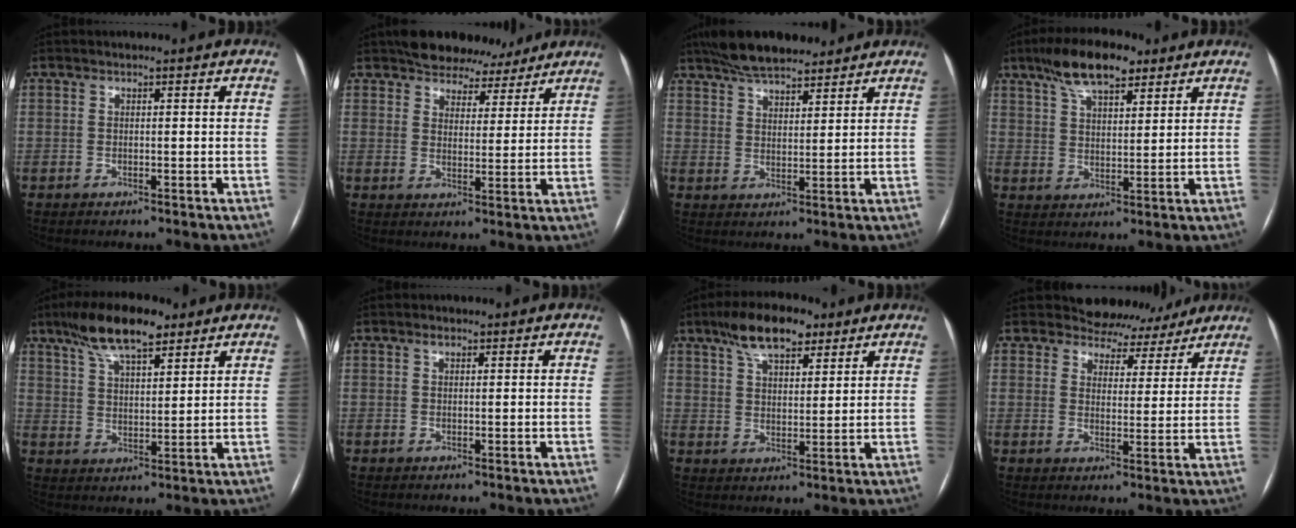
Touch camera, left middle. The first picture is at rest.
{"total": 10.4, "force": [8.7, 5.0, 2.8], "torque": [-0.026, 0.015, 0.118]}
{"total": 12.1, "force": [9.9, 3.7, 5.8], "torque": [-0.104, 0.031, 0.171]}
{"total": 10.6, "force": [7.2, 3.9, 6.7], "torque": [-0.124, 0.017, 0.126]}
{"total": 11.4, "force": [8.0, 3.6, 7.3], "torque": [-0.139, 0.018, 0.142]}
{"total": 1.1, "force": [0.6, 0.8, 0.5], "torque": [-0.012, 0.005, 0.010]}
{"total": 10.3, "force": [6.9, 4.2, 6.4], "torque": [-0.118, 0.018, 0.120]}
{"total": 9.8, "force": [8.6, 4.7, -0.1], "torque": [0.025, 0.001, 0.095]}